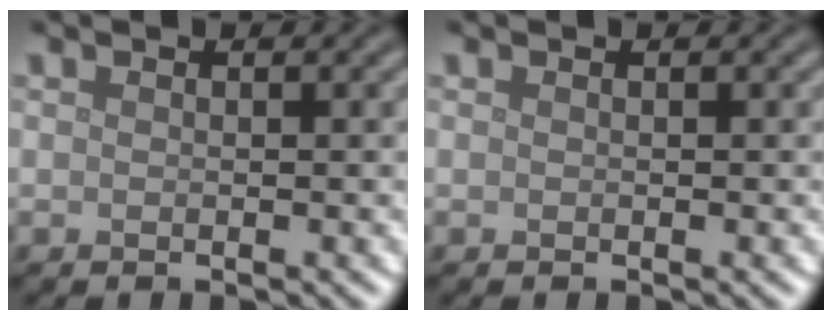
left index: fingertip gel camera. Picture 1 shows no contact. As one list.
[{"total": 0.0}]